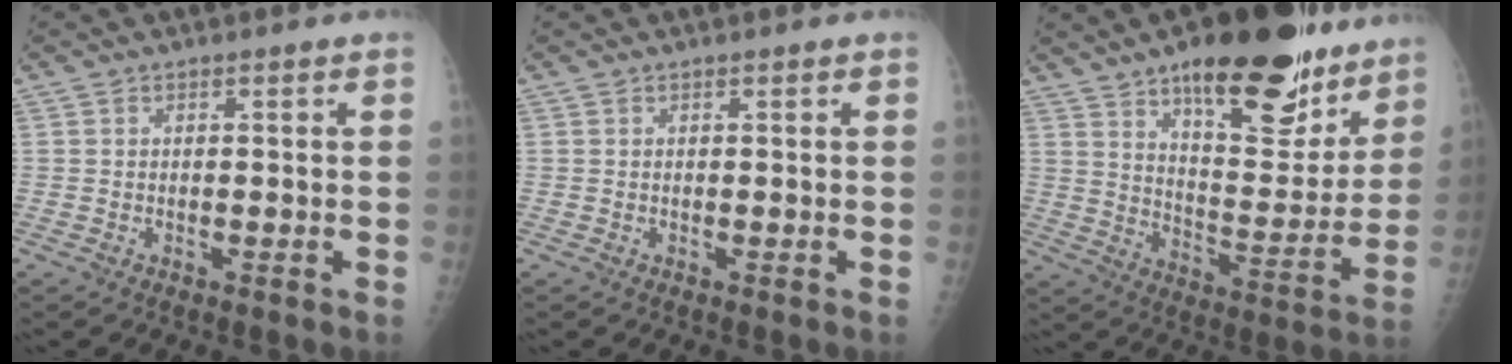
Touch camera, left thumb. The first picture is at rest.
{"total": 0.0}
{"total": 24.6, "force": [16.2, 9.7, 15.7], "torque": [-0.176, -0.076, 0.243]}